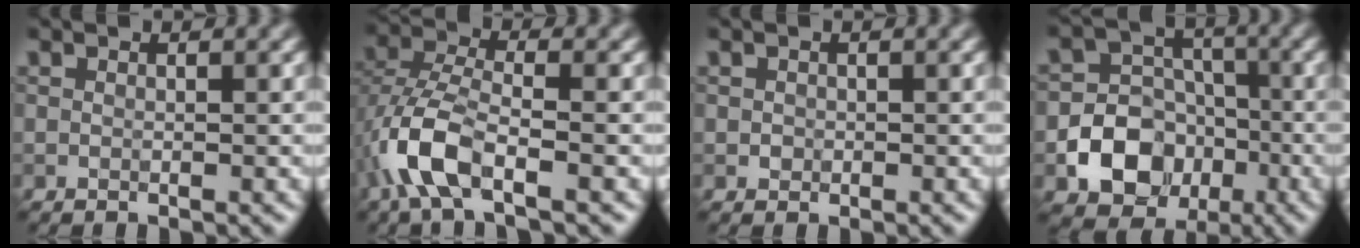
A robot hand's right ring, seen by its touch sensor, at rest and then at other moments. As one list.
[{"total": 6.2, "force": [-2.7, 2.6, 4.9], "torque": [-0.109, 0.000, -0.063]}, {"total": 0.7, "force": [-0.1, 0.6, 0.1], "torque": [0.003, -0.004, -0.002]}, {"total": 10.1, "force": [-3.6, 8.8, 3.6], "torque": [-0.042, -0.016, -0.088]}]